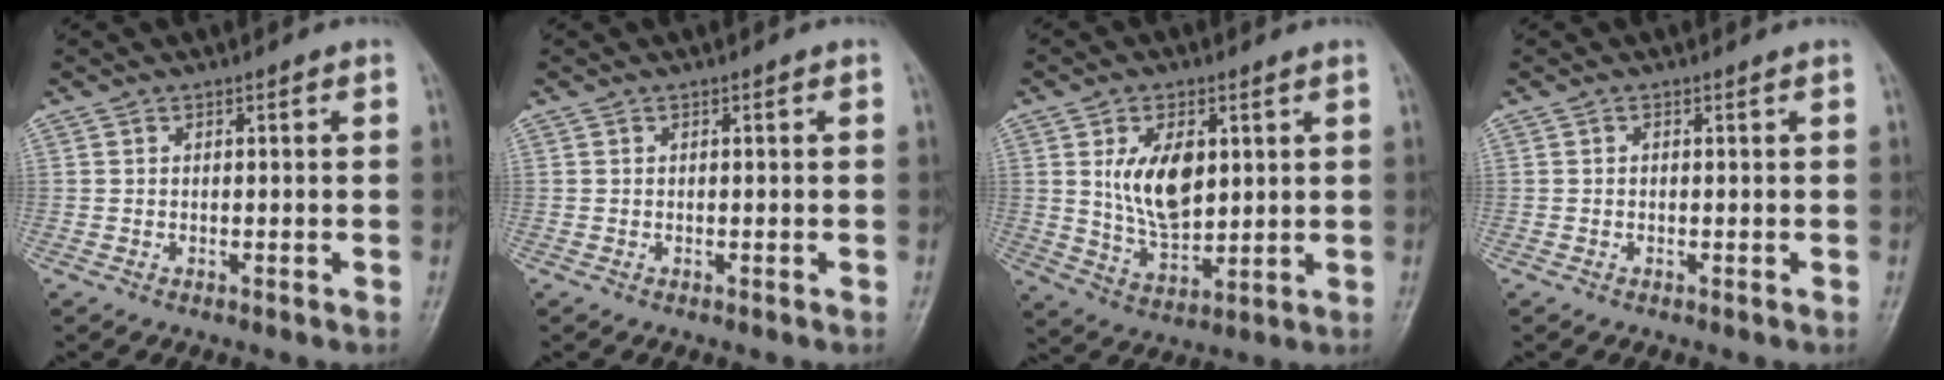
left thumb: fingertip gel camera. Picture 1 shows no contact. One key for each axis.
{"total": 0.0}
{"total": 10.8, "fx": 2.7, "fy": 6.0, "fz": 8.5, "tx": -0.130, "ty": -0.021, "tz": 0.060}
{"total": 0.0}